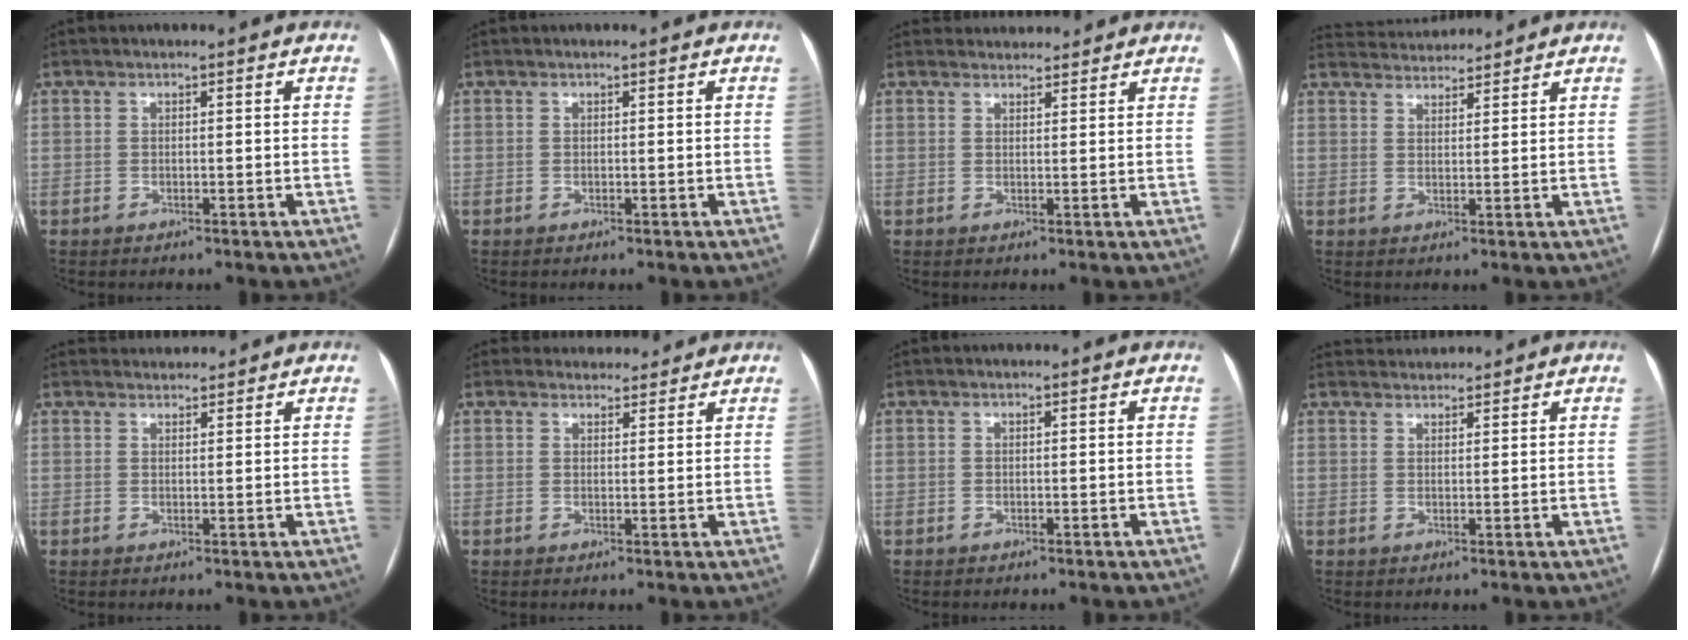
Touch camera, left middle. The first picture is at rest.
{"total": 0.0}
{"total": 4.6, "force": [4.3, 1.5, 0.2], "torque": [0.001, 0.023, 0.056]}
{"total": 6.2, "force": [6.1, 0.7, 0.7], "torque": [-0.018, 0.028, 0.095]}
{"total": 3.4, "force": [3.4, 0.7, 0.0], "torque": [-0.003, 0.025, 0.051]}
{"total": 4.6, "force": [4.3, 1.7, 0.0], "torque": [0.007, 0.012, 0.049]}
{"total": 0.0}
{"total": 3.5, "force": [3.4, 0.5, 0.0], "torque": [-0.005, 0.027, 0.059]}